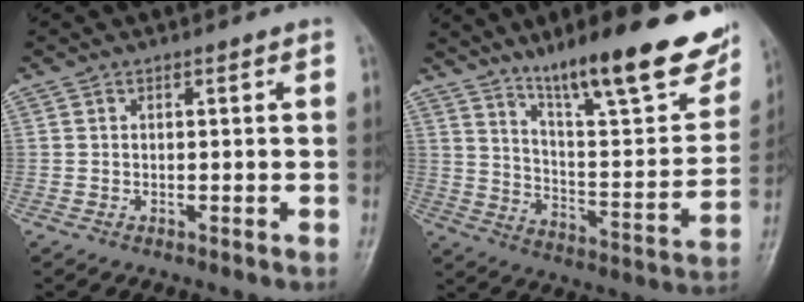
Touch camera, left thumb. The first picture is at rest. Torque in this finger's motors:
{"motor_torque": [0.48, 0.25, 1.43, -1.35, 0.13]}